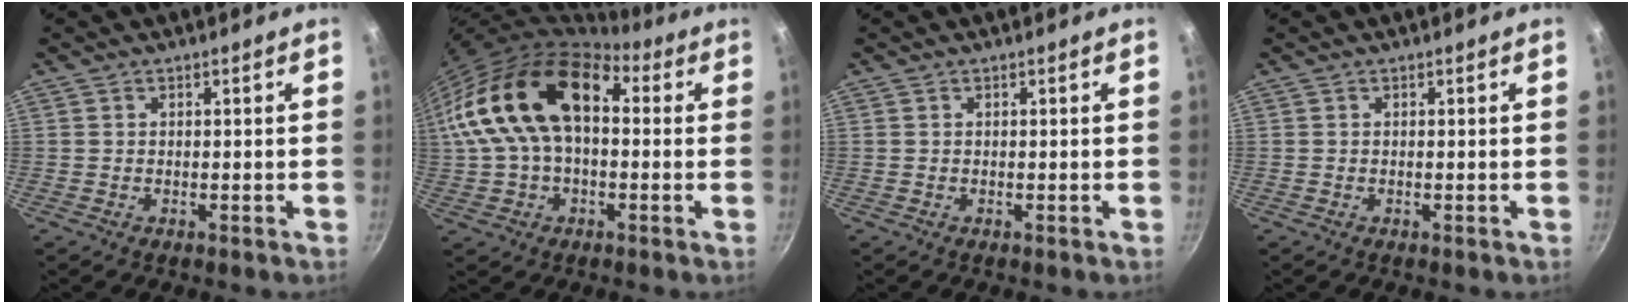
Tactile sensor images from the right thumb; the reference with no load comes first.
{"total": 21.5, "force": [2.9, 13.3, 16.7], "torque": [-0.302, 0.046, 0.040]}
{"total": 0.0}
{"total": 0.0}